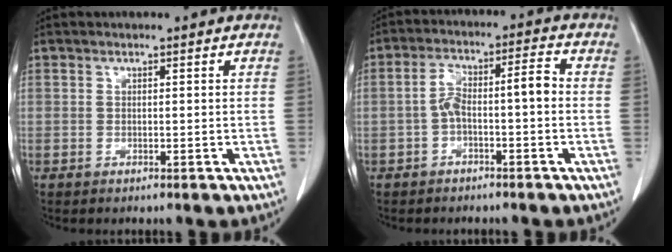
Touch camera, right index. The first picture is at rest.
{"total": 6.3, "force": [-1.1, 1.5, 6.0], "torque": [-0.113, 0.034, -0.022]}